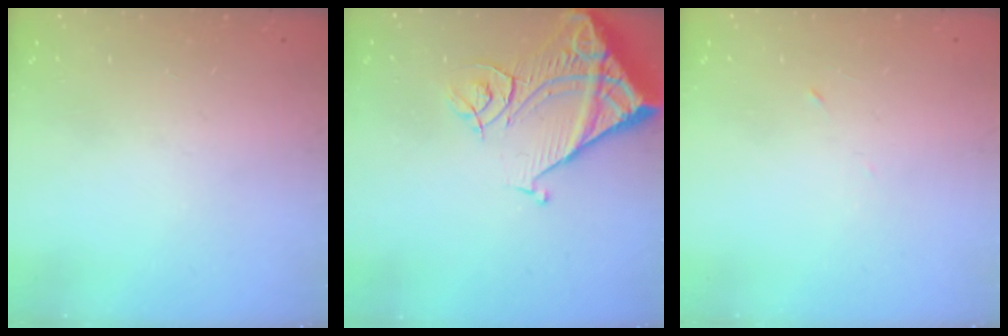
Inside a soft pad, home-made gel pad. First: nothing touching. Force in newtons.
{"total": 13.6, "press": 13.6, "slide": 1.6}
{"total": 2.7, "press": 2.5, "slide": 1.0}